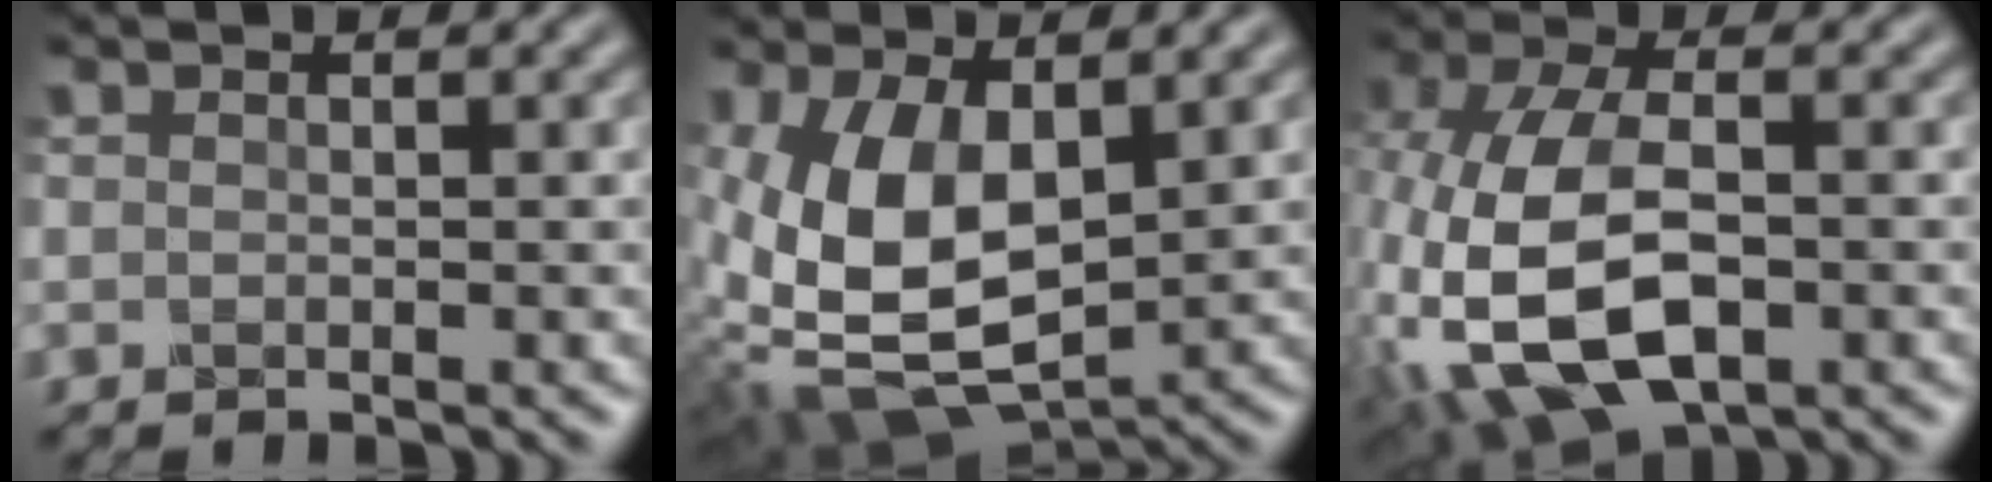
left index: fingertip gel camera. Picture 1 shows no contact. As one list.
[{"total": 9.7, "force": [0.8, 5.5, 7.9], "torque": [-0.199, -0.006, 0.021]}, {"total": 11.7, "force": [-2.5, 7.1, 9.0], "torque": [-0.221, -0.013, -0.040]}]